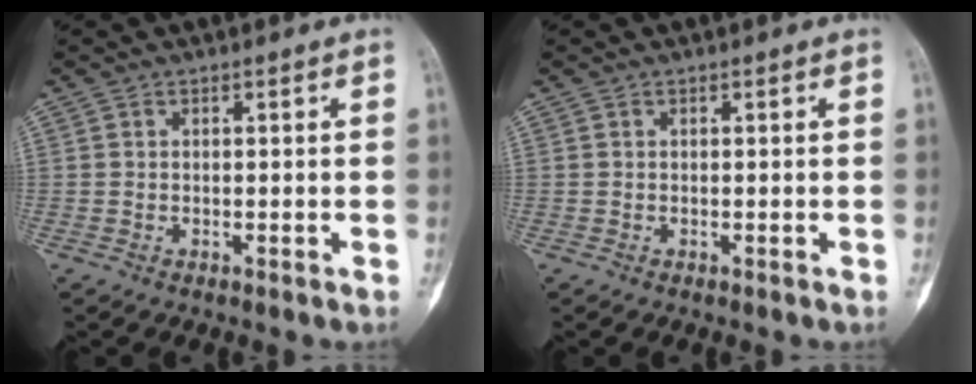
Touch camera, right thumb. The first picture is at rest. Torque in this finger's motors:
{"motor_torque": [0.39, 0.27, -0.04, -0.04, 0.04]}